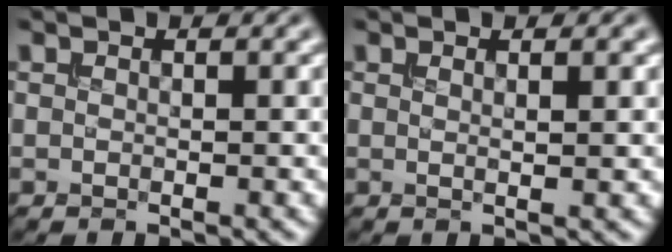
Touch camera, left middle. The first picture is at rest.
{"total": 1.7, "force": [0.6, 0.5, 1.5], "torque": [-0.017, 0.004, 0.000]}